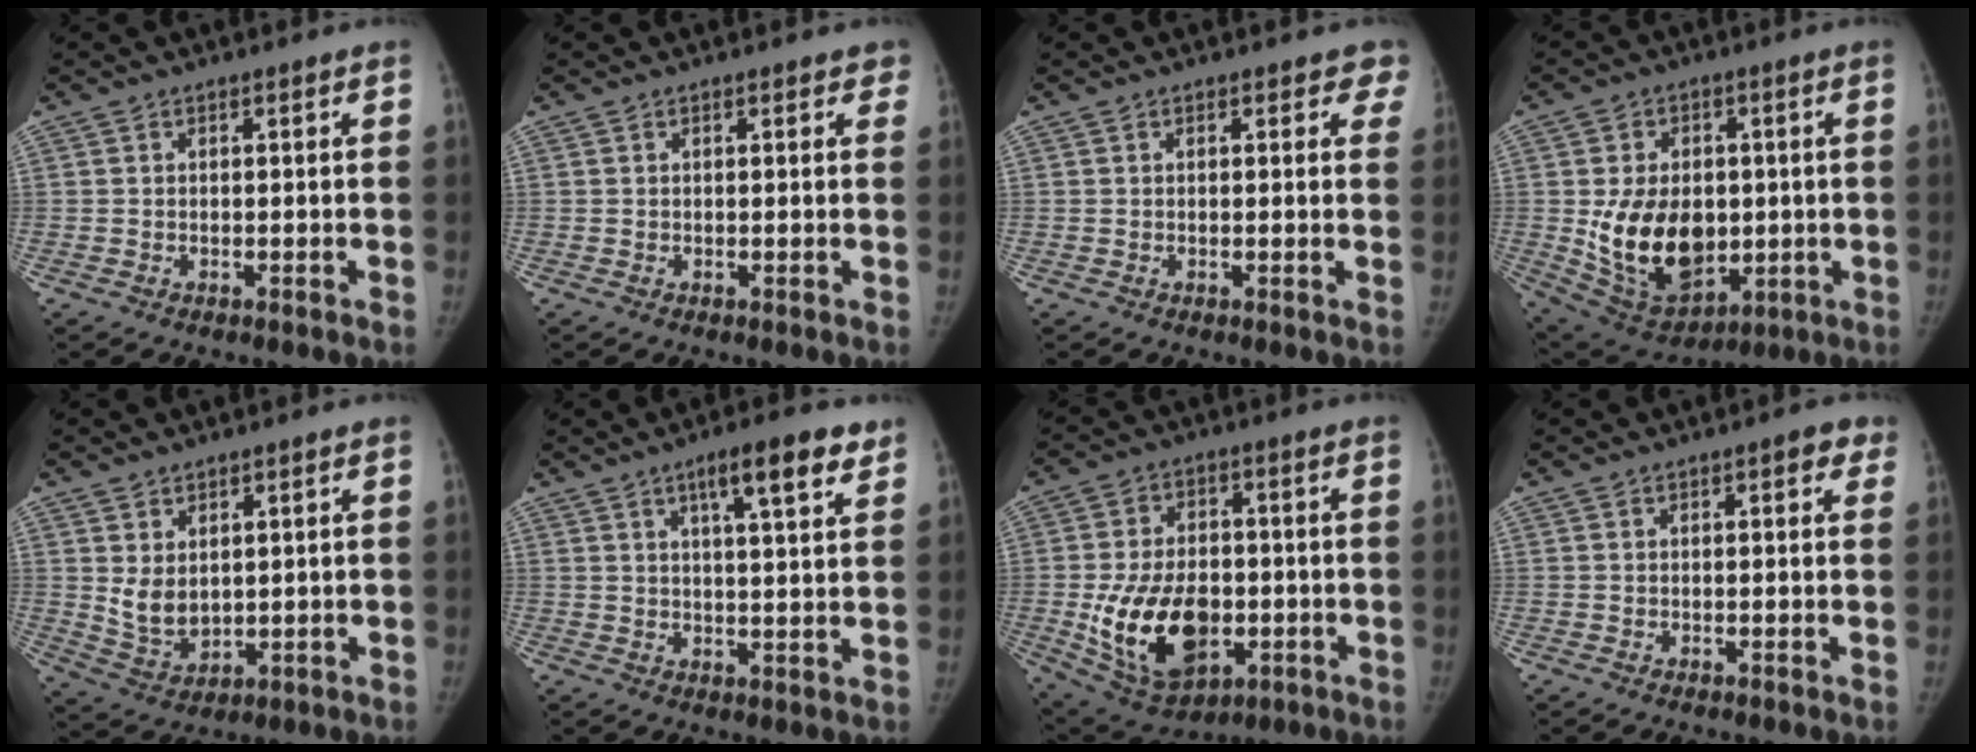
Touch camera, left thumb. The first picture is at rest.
{"total": 1.9, "force": [1.3, 0.9, 1.1], "torque": [0.010, 0.002, 0.008]}
{"total": 3.4, "force": [2.4, 1.6, 1.8], "torque": [0.016, -0.003, 0.014]}
{"total": 16.7, "force": [-0.8, 11.7, 11.9], "torque": [-0.156, -0.012, 0.017]}
{"total": 6.1, "force": [1.7, 4.3, 3.9], "torque": [-0.052, -0.023, 0.050]}
{"total": 9.6, "force": [5.7, 2.1, 7.4], "torque": [-0.094, -0.022, 0.081]}
{"total": 17.5, "force": [-3.5, 11.4, 12.8], "torque": [-0.193, 0.002, -0.037]}
{"total": 3.3, "force": [1.7, 1.3, 2.5], "torque": [-0.013, 0.000, 0.013]}